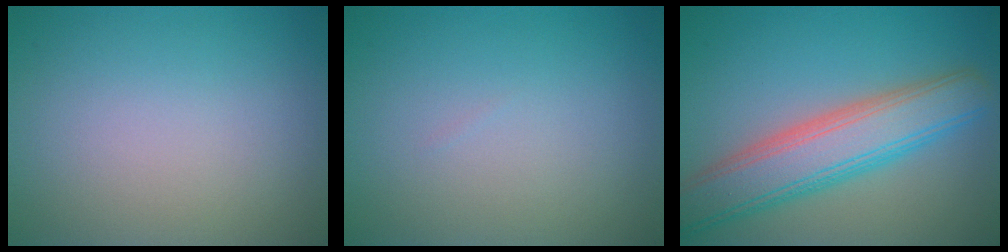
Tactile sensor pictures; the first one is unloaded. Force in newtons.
{"total": 0.0}
{"total": 7.2, "press": 7.2, "slide": 0.1}